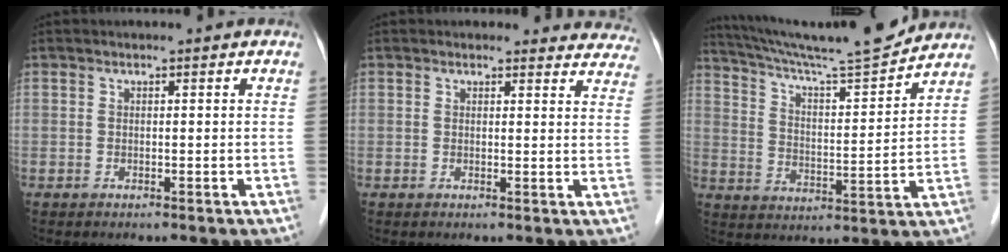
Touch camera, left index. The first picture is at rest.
{"total": 10.2, "force": [9.8, 2.9, 0.3], "torque": [0.048, -0.020, 0.065]}
{"total": 15.9, "force": [15.0, -0.6, 5.3], "torque": [-0.097, -0.013, 0.237]}